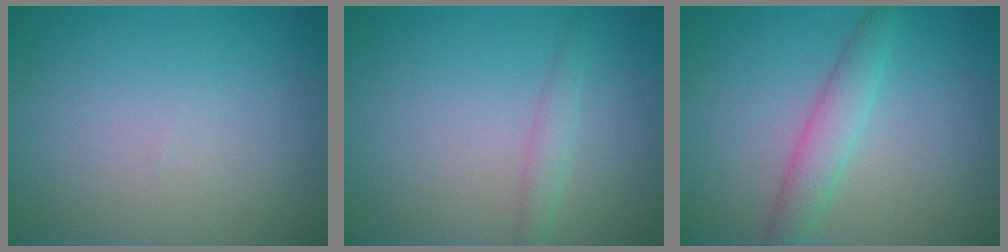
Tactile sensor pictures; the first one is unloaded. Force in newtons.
{"total": 1.4, "press": 1.4, "slide": 0.0}
{"total": 2.7, "press": 2.7, "slide": 0.1}